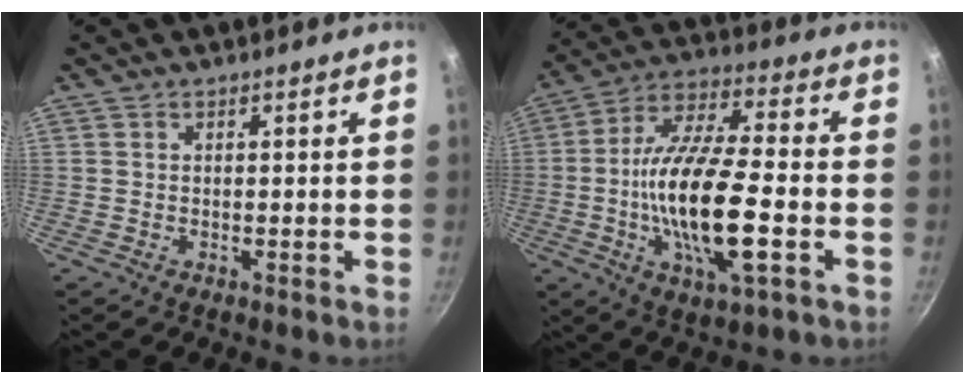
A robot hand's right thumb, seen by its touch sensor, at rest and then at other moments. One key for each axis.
{"total": 19.5, "fx": -4.1, "fy": 6.3, "fz": 18.0, "tx": -0.337, "ty": 0.021, "tz": -0.086}